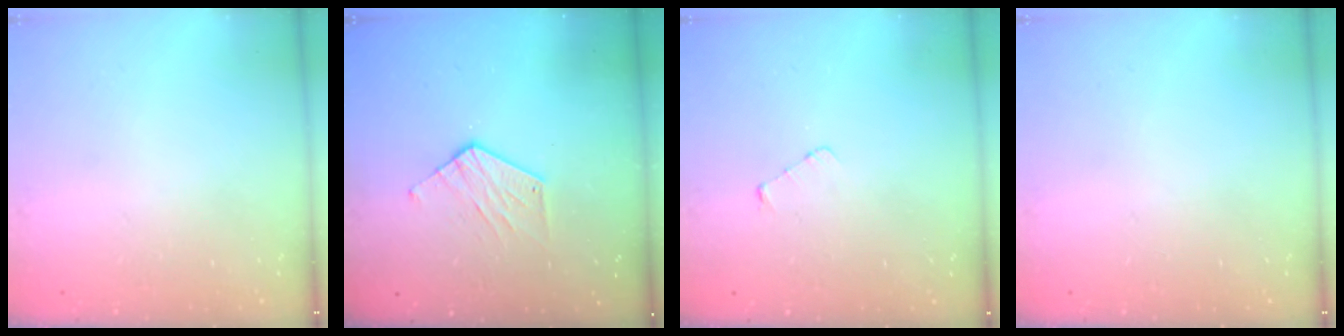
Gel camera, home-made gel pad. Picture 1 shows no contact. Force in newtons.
{"total": 7.1, "press": 7.1, "slide": 0.3}
{"total": 2.5, "press": 2.5, "slide": 0.2}
{"total": 0.0}